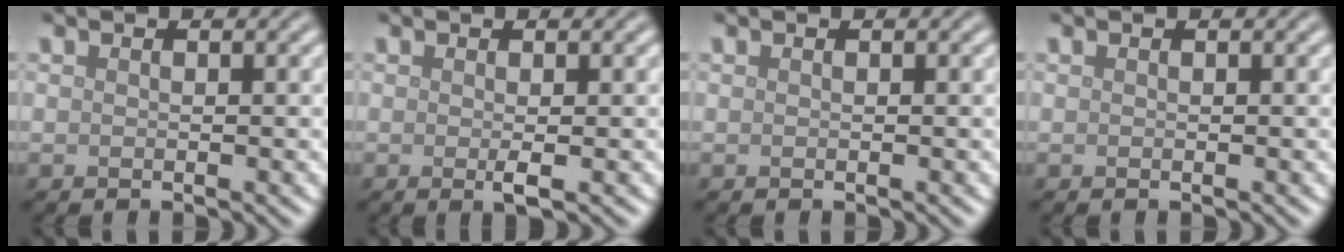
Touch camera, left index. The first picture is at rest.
{"total": 1.1, "force": [-0.1, 0.1, 1.1], "torque": [-0.022, -0.004, -0.003]}
{"total": 0.0}
{"total": 0.0}